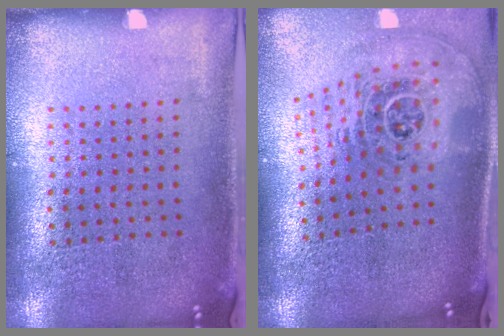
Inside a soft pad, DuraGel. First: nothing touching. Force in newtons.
{"total": 2.4, "press": 1.6, "slide": 1.7}